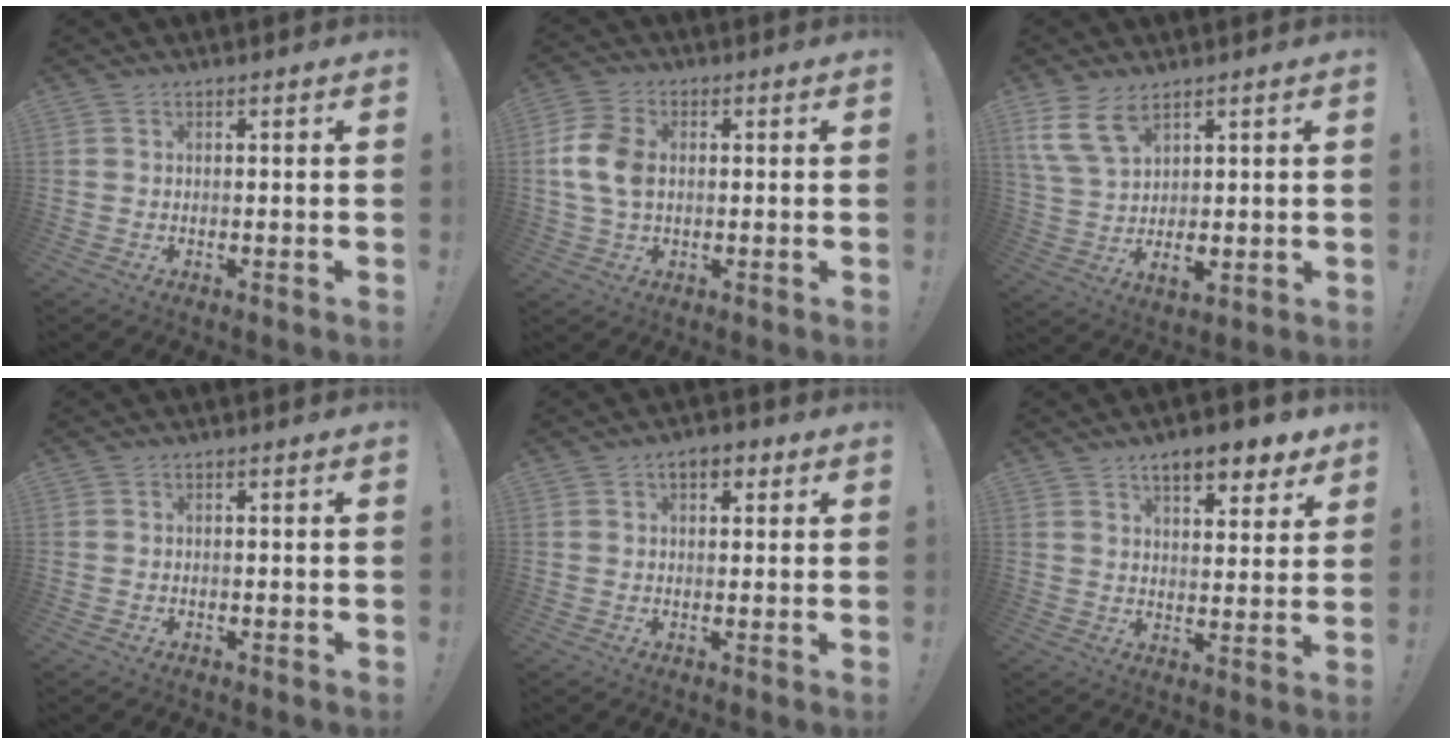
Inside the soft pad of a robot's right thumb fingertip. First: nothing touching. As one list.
[{"total": 10.1, "force": [0.5, 7.1, 7.1], "torque": [-0.147, 0.006, 0.010]}, {"total": 10.2, "force": [4.6, 5.5, 7.2], "torque": [-0.145, -0.029, 0.090]}, {"total": 0.6, "force": [-0.5, 0.2, 0.1], "torque": [-0.007, 0.003, -0.009]}, {"total": 4.2, "force": [1.7, 2.6, 2.8], "torque": [-0.032, 0.002, 0.027]}, {"total": 9.0, "force": [6.4, 3.1, 5.6], "torque": [-0.072, -0.037, 0.109]}]